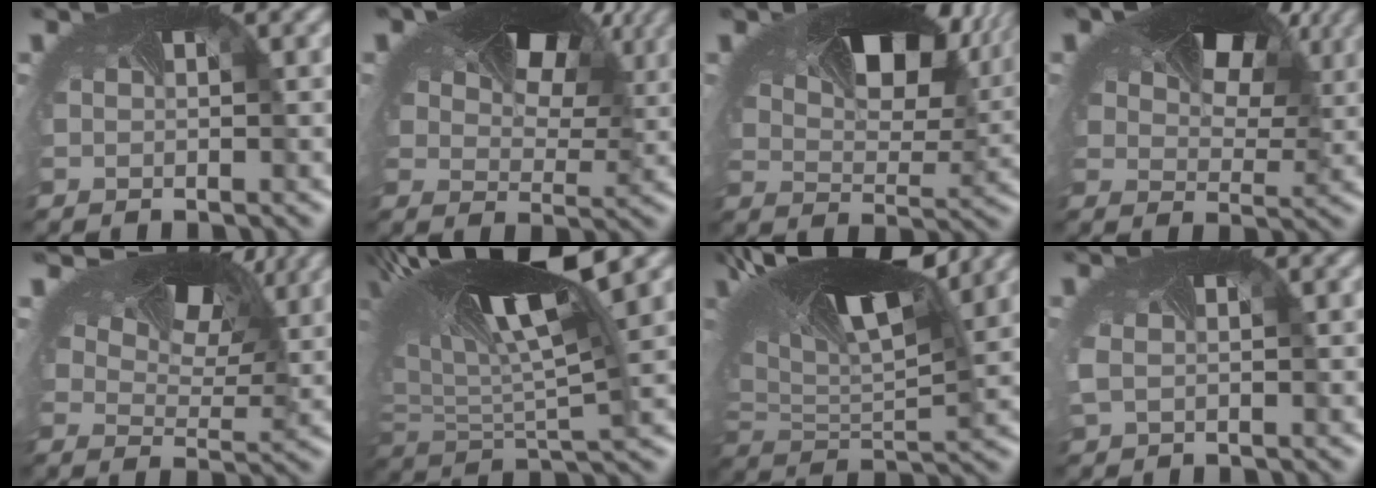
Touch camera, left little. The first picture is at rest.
{"total": 11.3, "force": [5.5, 6.3, 7.6], "torque": [-0.119, 0.008, 0.089]}
{"total": 9.1, "force": [4.6, 4.9, 6.1], "torque": [-0.112, -0.003, 0.080]}
{"total": 10.2, "force": [5.0, 5.7, 6.9], "torque": [-0.112, 0.005, 0.082]}
{"total": 7.1, "force": [5.4, 3.0, 3.5], "torque": [-0.069, -0.006, 0.089]}
{"total": 14.0, "force": [5.2, 5.0, 12.0], "torque": [-0.257, 0.003, 0.097]}
{"total": 12.1, "force": [6.1, 5.0, 9.1], "torque": [-0.189, 0.002, 0.108]}
{"total": 0.9, "force": [-0.3, 0.6, 0.7], "torque": [-0.040, -0.013, 0.006]}